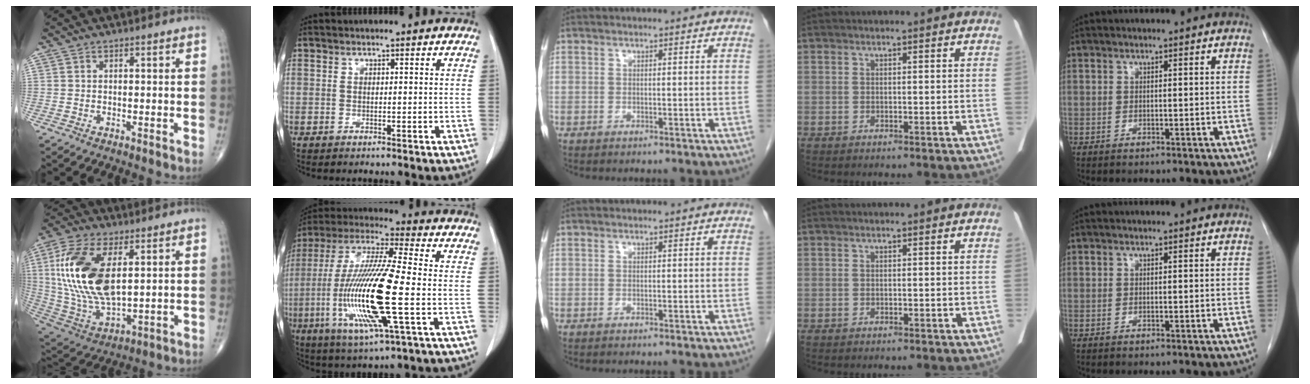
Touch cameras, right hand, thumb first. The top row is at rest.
{"thumb": {"total": 20.5, "force": [4.4, 10.2, 17.3], "torque": [-0.358, -0.021, 0.086]}, "index": {"total": 19.1, "force": [-3.6, 1.5, 18.7], "torque": [-0.393, -0.015, -0.069]}}